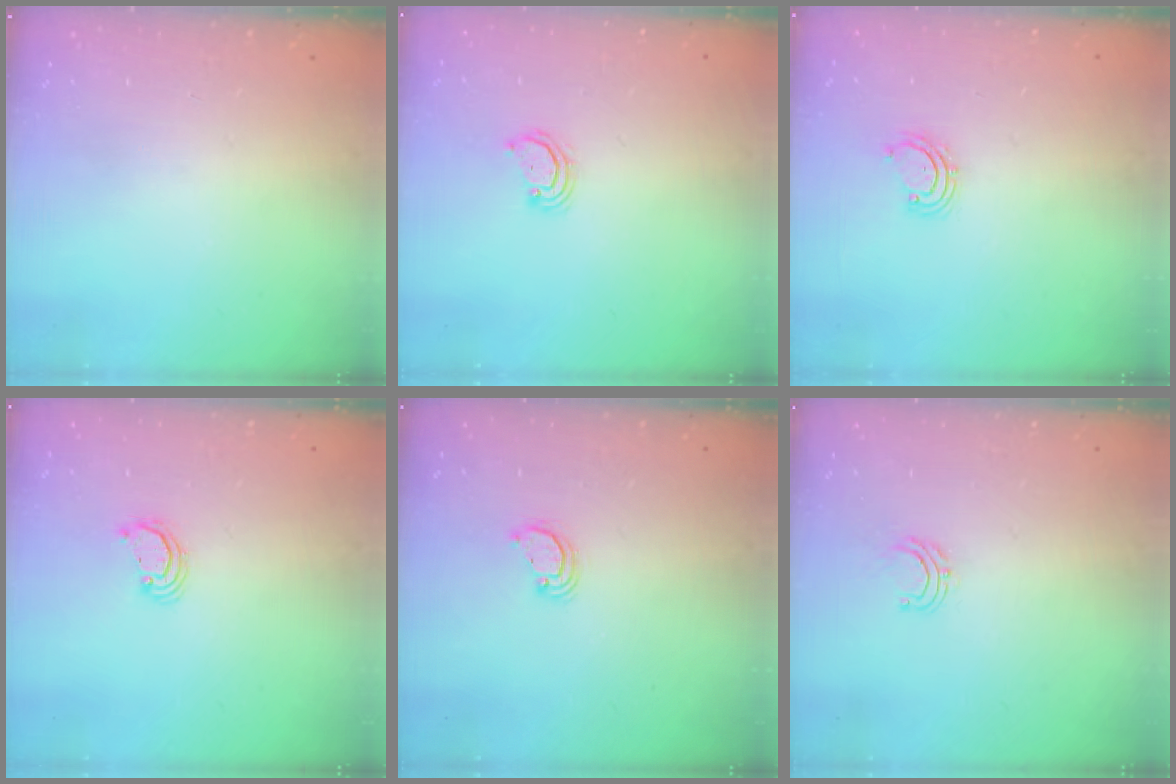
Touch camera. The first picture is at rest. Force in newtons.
{"total": 2.8, "press": 2.8, "slide": 0.2}
{"total": 2.9, "press": 2.9, "slide": 0.4}
{"total": 2.2, "press": 2.2, "slide": 0.2}
{"total": 2.9, "press": 2.9, "slide": 0.1}
{"total": 4.3, "press": 4.3, "slide": 0.3}